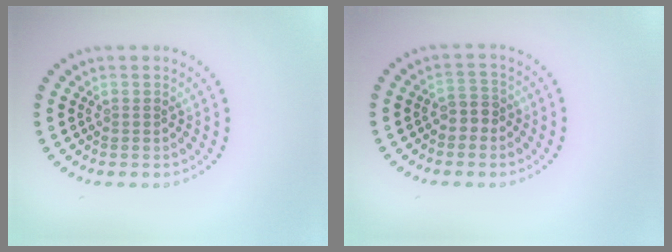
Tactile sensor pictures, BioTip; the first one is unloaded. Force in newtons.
{"total": 1.9, "press": 1.7, "slide": 0.8}